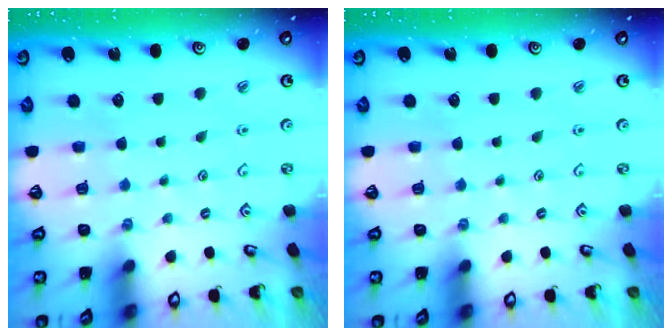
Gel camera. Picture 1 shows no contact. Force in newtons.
{"total": 0.0}